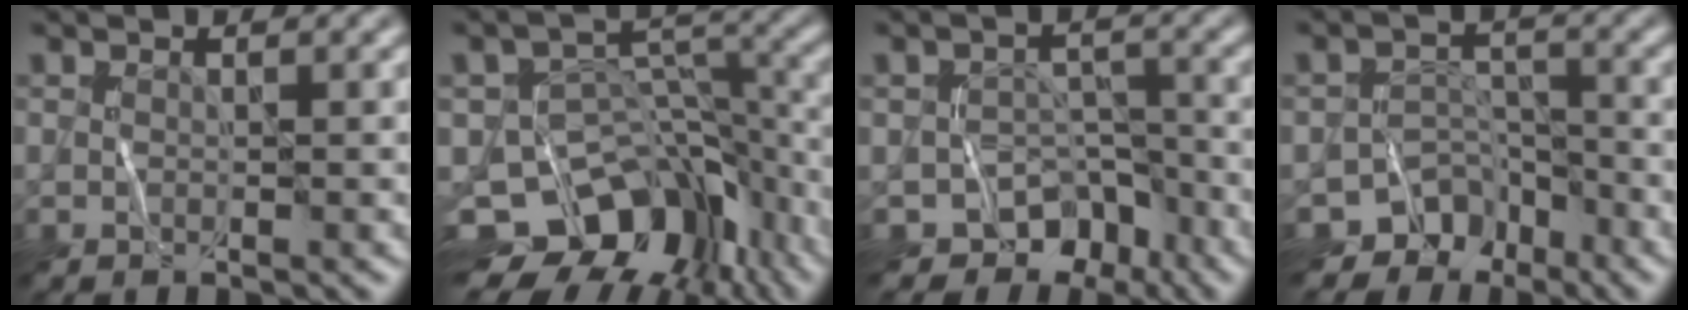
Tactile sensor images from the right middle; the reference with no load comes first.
{"total": 12.7, "force": [-7.5, 8.1, 6.2], "torque": [-0.102, 0.004, -0.106]}
{"total": 6.7, "force": [-5.3, 3.9, 1.1], "torque": [0.018, -0.003, -0.068]}
{"total": 5.3, "force": [-4.2, 3.3, 0.4], "torque": [0.013, -0.008, -0.057]}